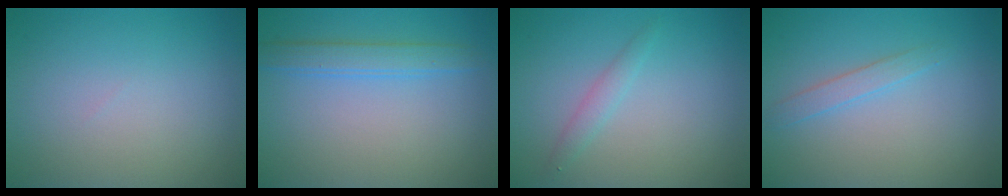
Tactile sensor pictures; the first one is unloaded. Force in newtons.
{"total": 2.5, "press": 2.5, "slide": 0.2}
{"total": 1.3, "press": 1.3, "slide": 0.0}
{"total": 1.5, "press": 1.5, "slide": 0.1}